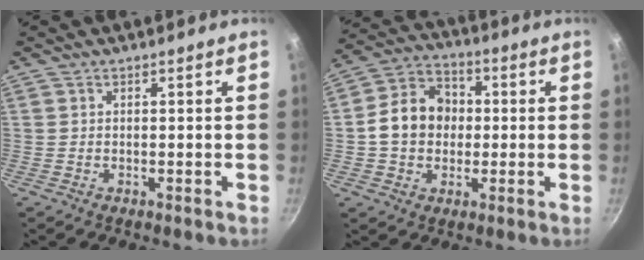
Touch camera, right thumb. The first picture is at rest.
{"total": 12.0, "force": [0.1, 9.8, 6.9], "torque": [-0.087, 0.023, -0.014]}